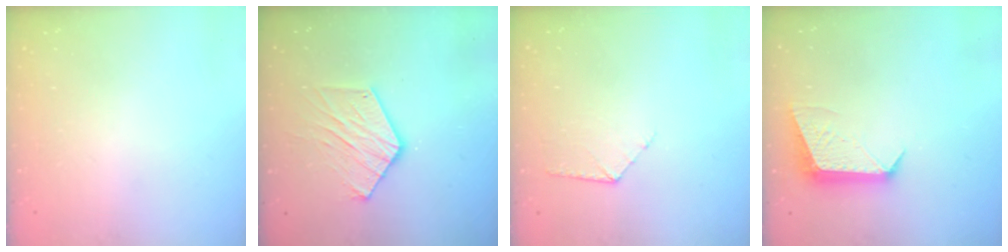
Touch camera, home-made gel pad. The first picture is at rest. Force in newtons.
{"total": 10.5, "press": 10.5, "slide": 0.4}
{"total": 7.2, "press": 7.2, "slide": 0.6}
{"total": 9.9, "press": 9.9, "slide": 0.4}